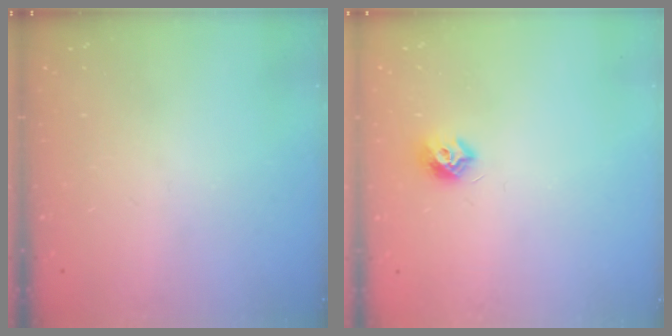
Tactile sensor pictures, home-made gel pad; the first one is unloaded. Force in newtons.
{"total": 7.3, "press": 7.2, "slide": 0.3}